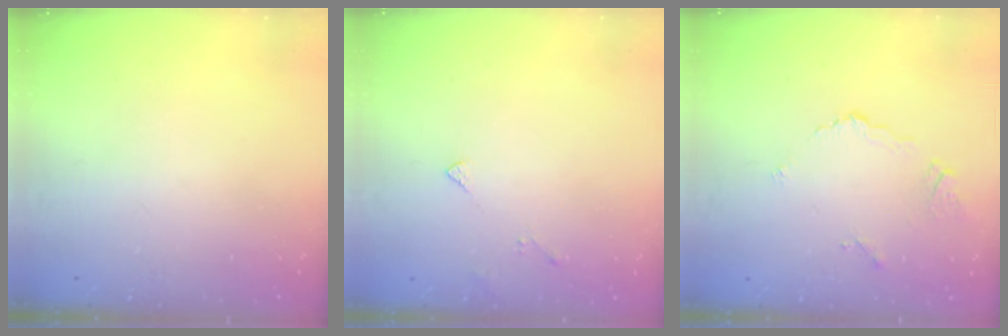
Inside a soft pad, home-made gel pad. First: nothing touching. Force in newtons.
{"total": 3.5, "press": 3.4, "slide": 0.7}
{"total": 3.6, "press": 3.5, "slide": 0.6}